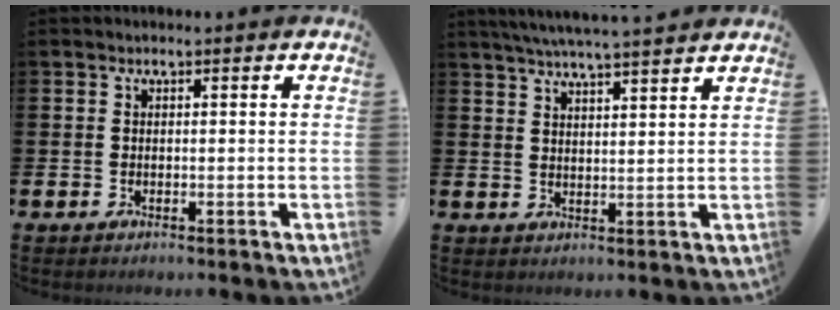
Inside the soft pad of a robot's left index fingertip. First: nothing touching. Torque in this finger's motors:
{"motor_torque": [0.92, -1.22, 0.67, 0.16]}